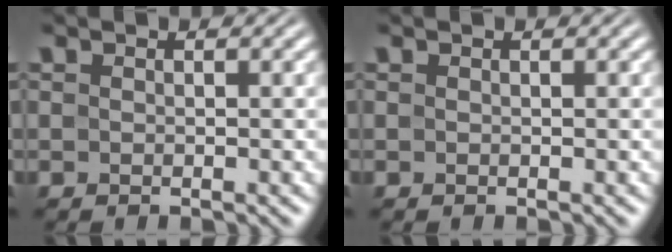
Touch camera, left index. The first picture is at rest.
{"total": 0.0}